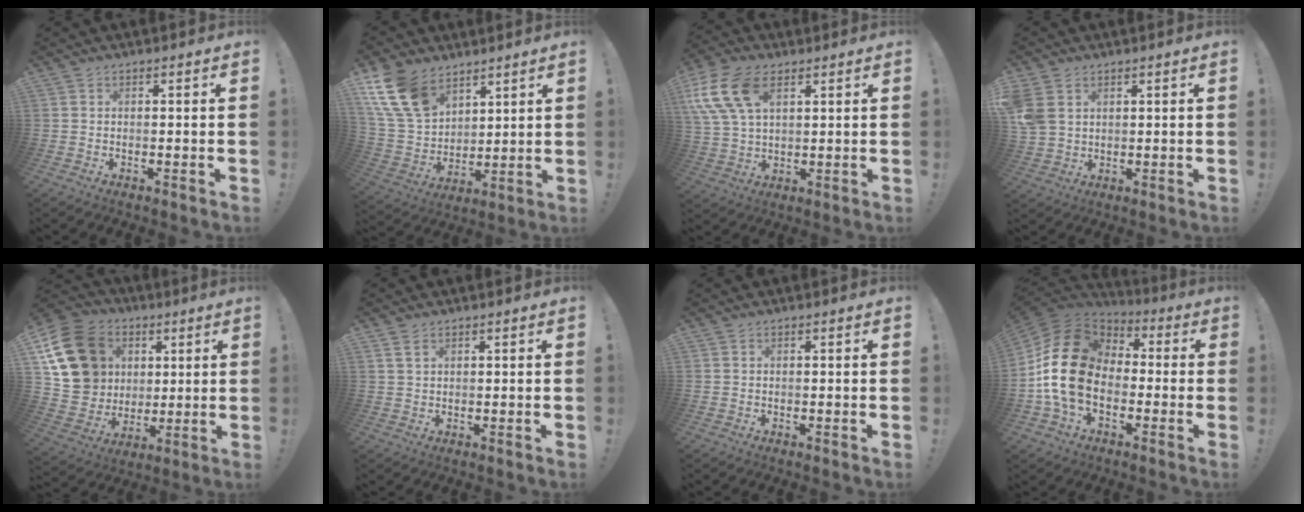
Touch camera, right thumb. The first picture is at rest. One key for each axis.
{"total": 16.2, "fx": 10.0, "fy": 10.0, "fz": 8.0, "tx": -0.180, "ty": -0.051, "tz": 0.194}
{"total": 14.5, "fx": 6.0, "fy": 8.7, "fz": 10.0, "tx": -0.214, "ty": -0.009, "tz": 0.114}
{"total": 6.8, "fx": 2.9, "fy": 5.0, "fz": 3.7, "tx": -0.083, "ty": -0.004, "tz": 0.059}
{"total": 18.5, "fx": 5.8, "fy": 15.5, "fz": 8.2, "tx": -0.132, "ty": -0.006, "tz": 0.138}
{"total": 2.4, "fx": 1.4, "fy": 1.2, "fz": 1.5, "tx": -0.025, "ty": -0.001, "tz": 0.025}
{"total": 0.0}
{"total": 19.7, "fx": -1.6, "fy": 13.8, "fz": 14.0, "tx": -0.277, "ty": 0.027, "tz": -0.021}